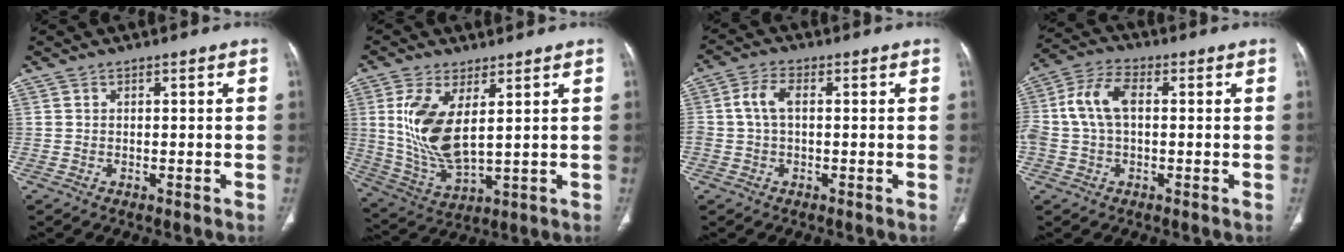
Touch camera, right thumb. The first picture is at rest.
{"total": 13.1, "force": [3.2, 5.7, 11.3], "torque": [-0.239, -0.022, 0.078]}
{"total": 4.5, "force": [0.2, 2.6, 3.7], "torque": [-0.082, 0.013, 0.002]}
{"total": 9.4, "force": [0.6, 5.6, 7.5], "torque": [-0.168, 0.029, 0.009]}